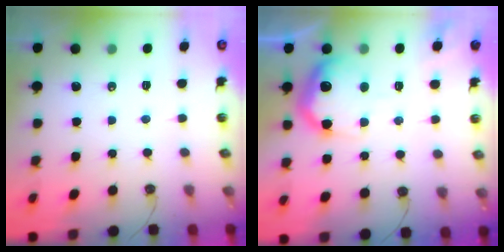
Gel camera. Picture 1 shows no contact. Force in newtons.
{"total": 18.1, "press": 18.0, "slide": 1.3}